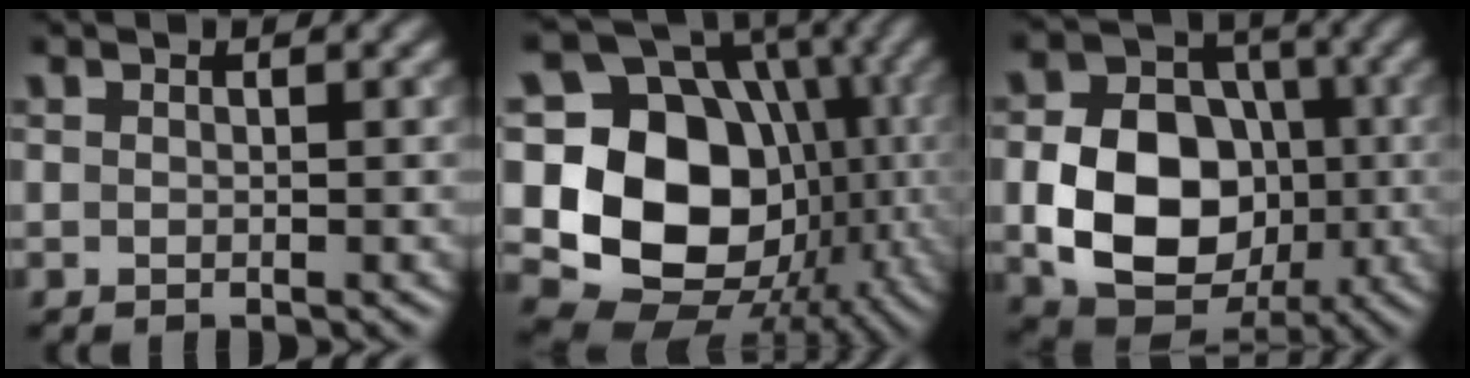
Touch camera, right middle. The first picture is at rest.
{"total": 16.6, "force": [-1.7, 13.2, 9.9], "torque": [-0.164, -0.015, -0.028]}
{"total": 10.7, "force": [-1.9, 8.0, 6.8], "torque": [-0.126, -0.005, -0.035]}